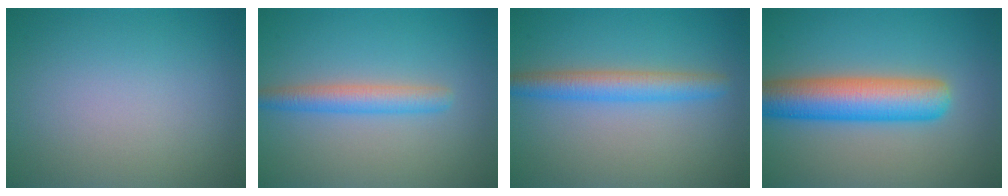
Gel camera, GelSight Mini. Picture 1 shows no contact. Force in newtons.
{"total": 2.9, "press": 2.9, "slide": 0.0}
{"total": 3.6, "press": 3.6, "slide": 0.2}
{"total": 7.7, "press": 7.7, "slide": 0.2}